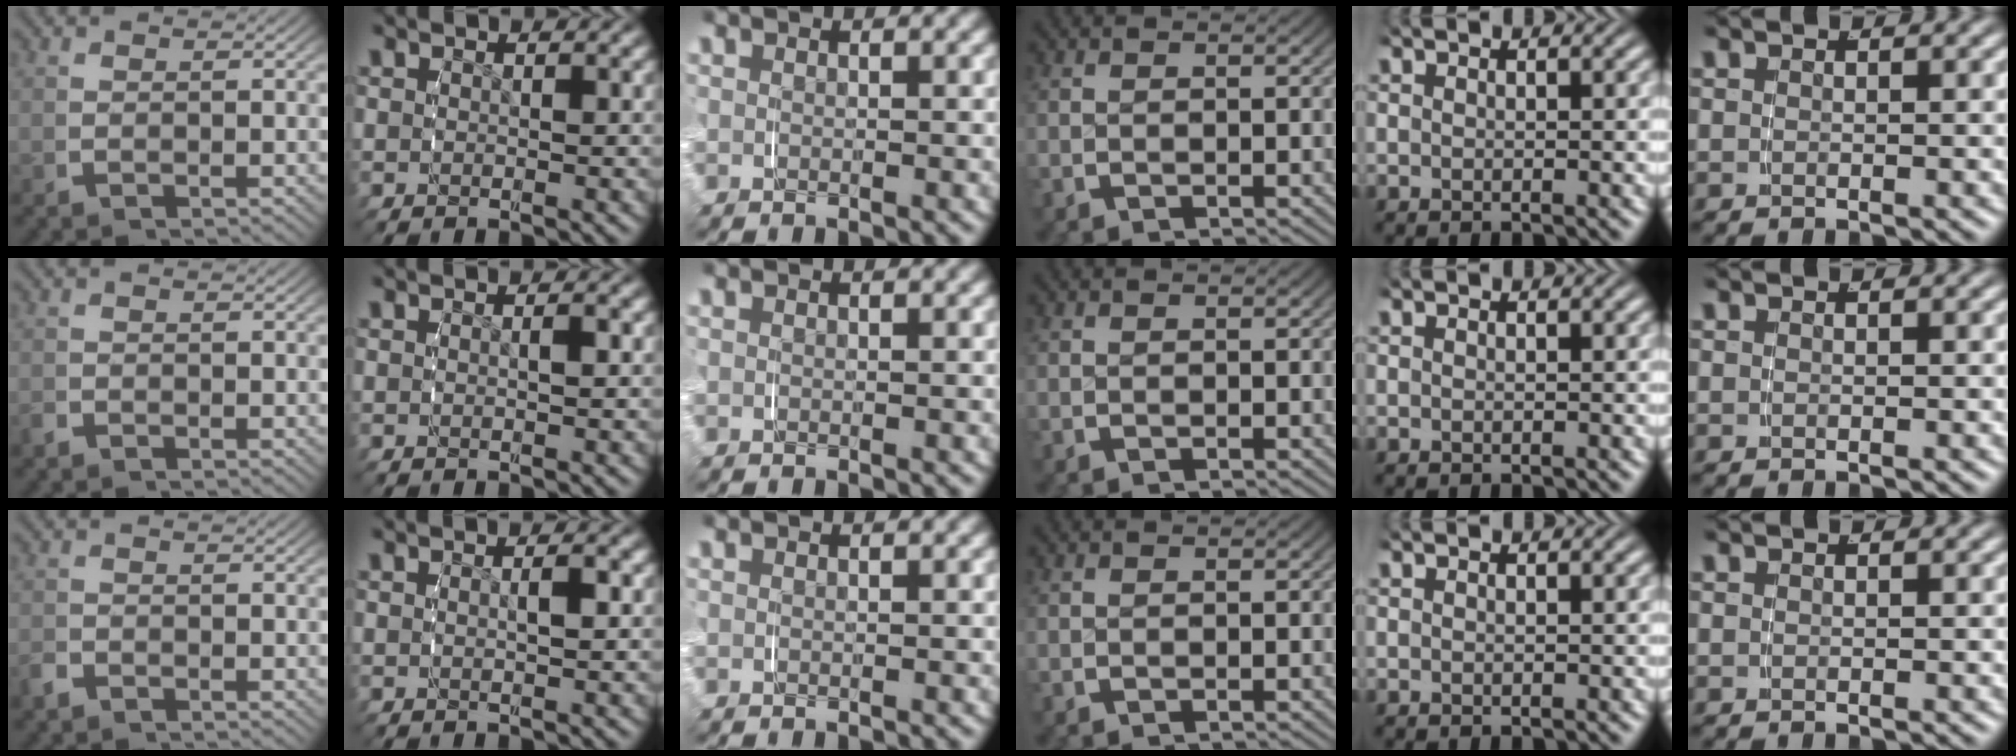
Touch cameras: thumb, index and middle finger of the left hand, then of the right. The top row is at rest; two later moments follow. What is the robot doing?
{"motion": "grasp_and_lifting", "object": "lipstick"}